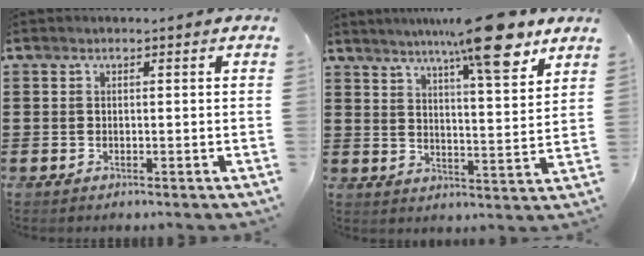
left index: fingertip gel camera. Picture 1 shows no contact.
{"total": 11.8, "force": [8.7, 1.6, 7.8], "torque": [-0.123, -0.037, 0.142]}